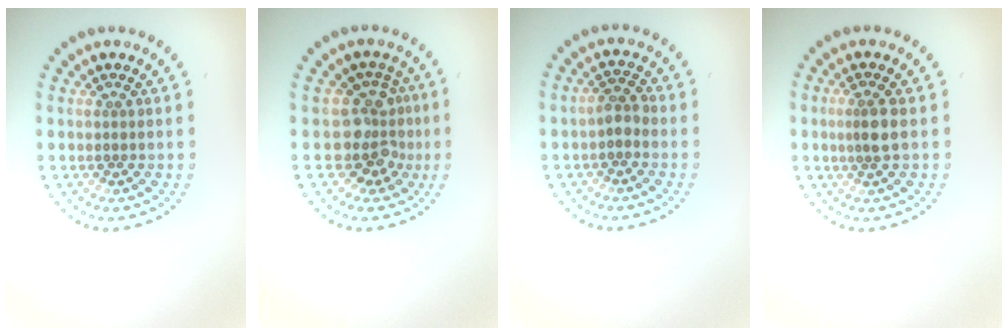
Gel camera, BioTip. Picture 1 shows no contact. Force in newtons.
{"total": 3.6, "press": 2.8, "slide": 2.2}
{"total": 1.6, "press": 1.5, "slide": 0.6}
{"total": 2.1, "press": 1.7, "slide": 1.2}